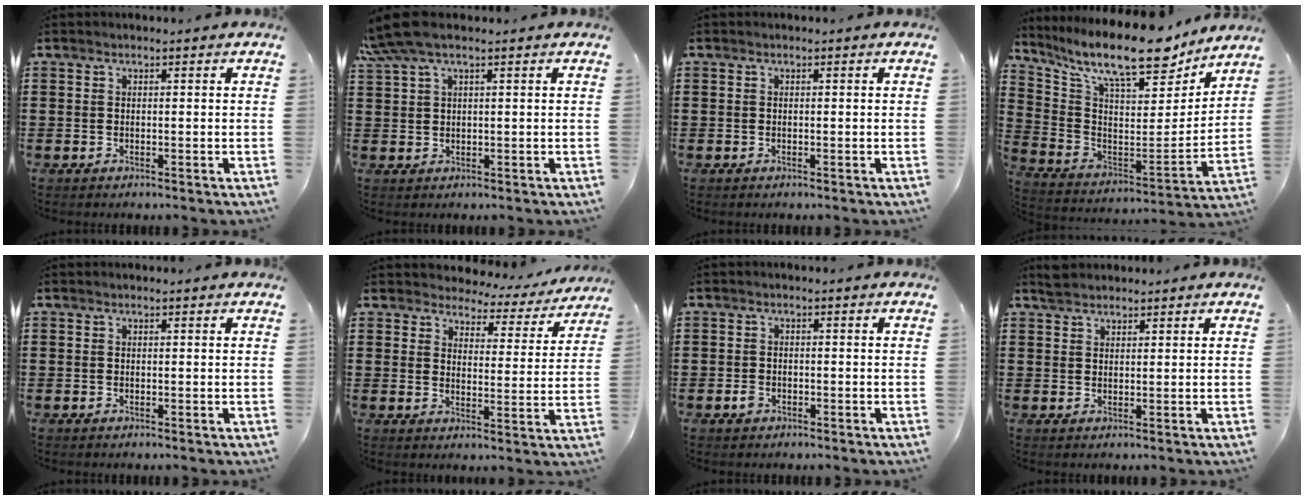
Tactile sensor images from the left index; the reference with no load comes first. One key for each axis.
{"total": 3.7, "fx": 1.2, "fy": 0.6, "fz": 3.4, "tx": -0.081, "ty": -0.004, "tz": 0.017}
{"total": 0.0}
{"total": 13.9, "fx": 11.5, "fy": 2.5, "fz": 7.4, "tx": -0.161, "ty": -0.080, "tz": 0.194}
{"total": 0.0}
{"total": 3.5, "fx": 3.4, "fy": 1.0, "fz": 0.0, "tx": -0.025, "ty": -0.024, "tz": 0.054}
{"total": 1.4, "fx": -0.6, "fy": 1.0, "fz": 0.7, "tx": -0.024, "ty": -0.003, "tz": -0.015}
{"total": 2.1, "fx": 2.0, "fy": 0.6, "fz": 0.3, "tx": -0.011, "ty": 0.003, "tz": 0.040}